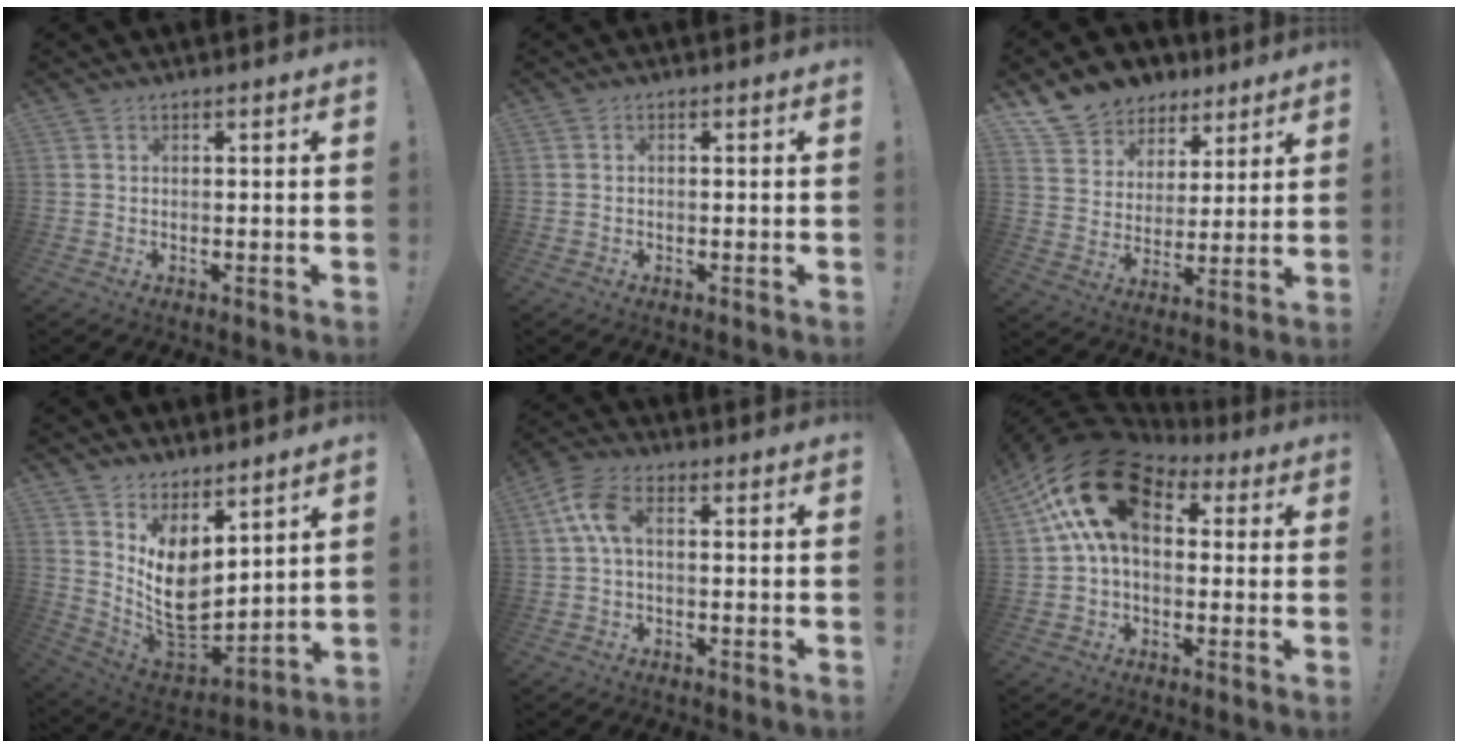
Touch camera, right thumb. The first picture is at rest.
{"total": 0.6, "force": [-0.4, 0.2, 0.3], "torque": [-0.006, 0.002, -0.007]}
{"total": 11.7, "force": [8.4, 7.7, 2.4], "torque": [-0.044, -0.064, 0.164]}
{"total": 12.1, "force": [4.0, 8.1, 8.0], "torque": [-0.132, -0.057, 0.082]}
{"total": 7.5, "force": [1.0, 3.9, 6.4], "torque": [-0.137, 0.006, 0.021]}
{"total": 20.4, "force": [7.2, 12.3, 14.6], "torque": [-0.268, -0.015, 0.132]}